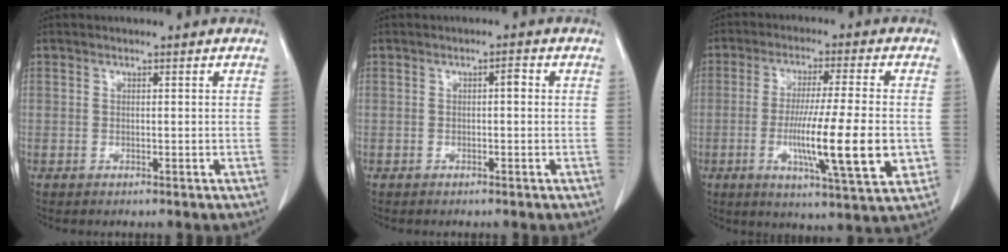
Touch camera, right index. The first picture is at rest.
{"total": 1.2, "force": [0.1, 0.4, 1.2], "torque": [-0.018, 0.005, 0.003]}
{"total": 14.5, "force": [-2.8, 0.7, 14.2], "torque": [-0.237, -0.021, -0.044]}